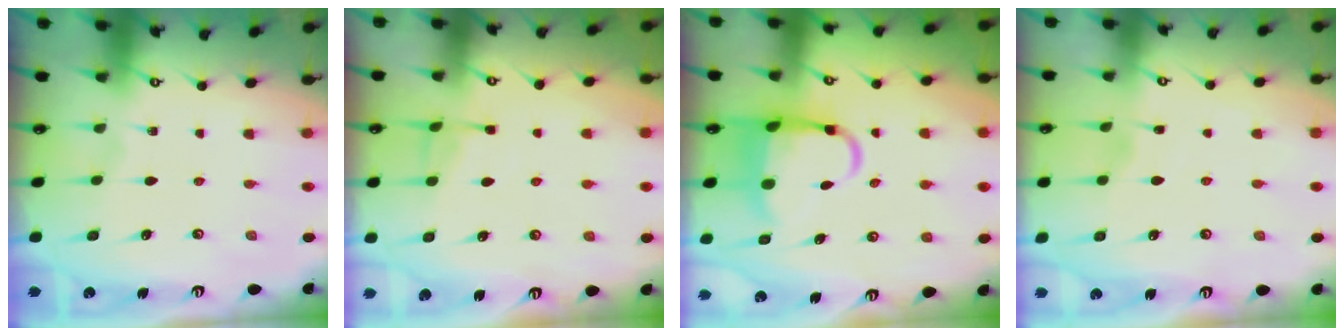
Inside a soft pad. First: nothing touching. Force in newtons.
{"total": 5.1, "press": 5.1, "slide": 0.9}
{"total": 8.4, "press": 8.0, "slide": 2.5}
{"total": 2.7, "press": 2.7, "slide": 0.3}